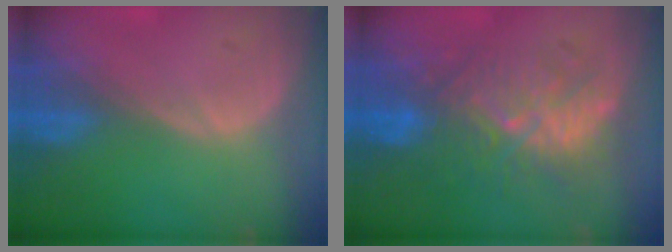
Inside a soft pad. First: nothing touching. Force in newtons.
{"total": 9.2, "press": 9.0, "slide": 2.1}